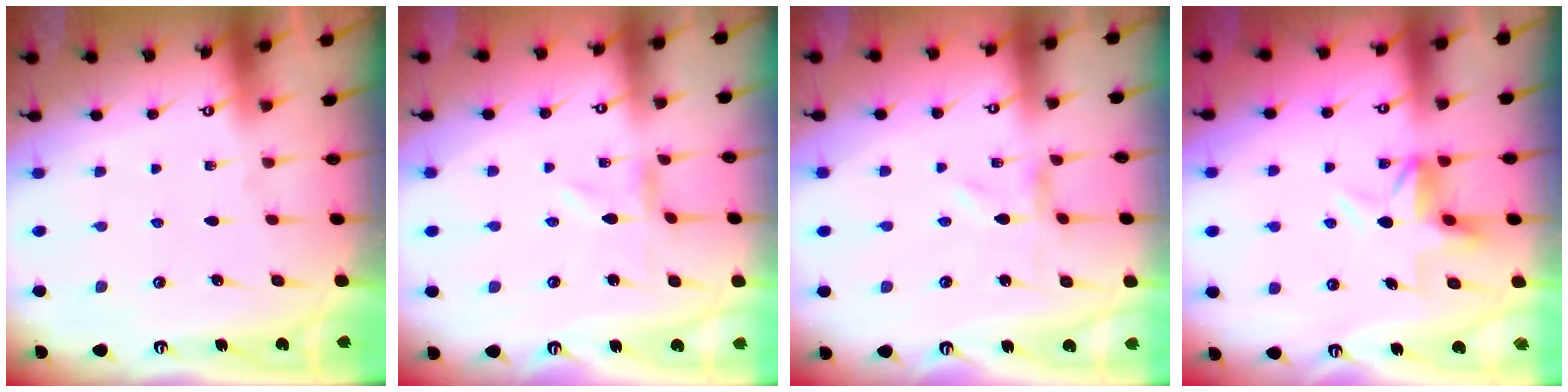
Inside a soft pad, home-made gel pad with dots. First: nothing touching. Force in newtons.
{"total": 0.0}
{"total": 0.0}
{"total": 4.5, "press": 4.0, "slide": 2.0}